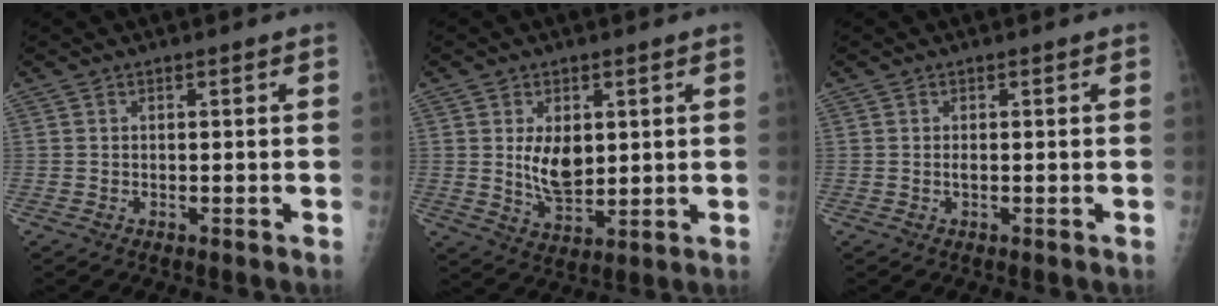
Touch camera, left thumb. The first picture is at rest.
{"total": 7.8, "force": [1.6, 4.7, 6.0], "torque": [-0.080, -0.019, 0.040]}
{"total": 0.6, "force": [0.0, 0.2, 0.6], "torque": [-0.016, -0.002, -0.001]}